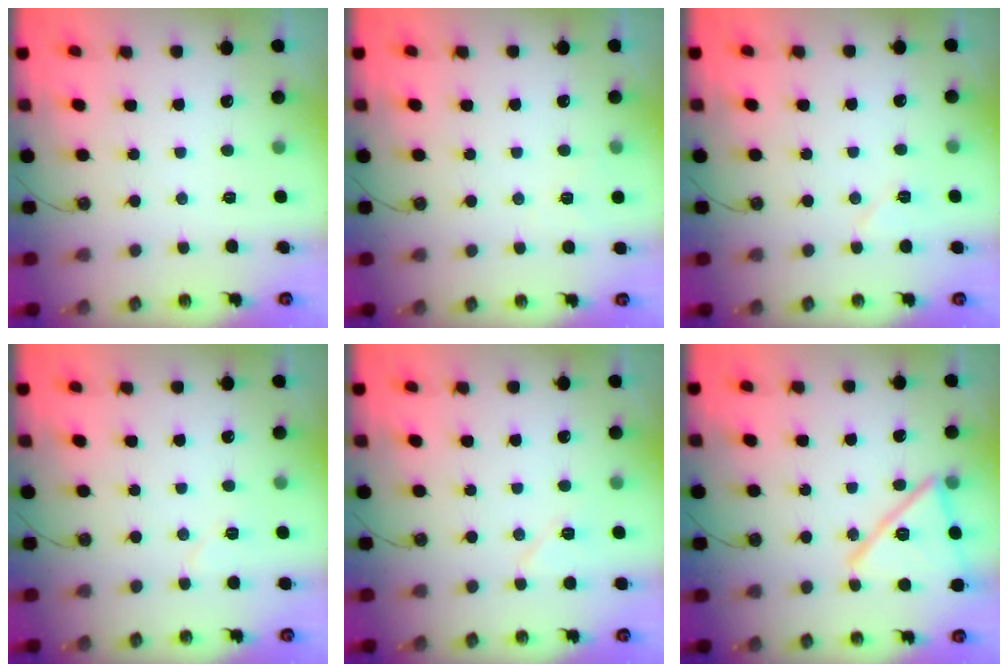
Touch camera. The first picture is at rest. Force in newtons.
{"total": 3.7, "press": 2.6, "slide": 2.6}
{"total": 6.0, "press": 5.7, "slide": 1.7}
{"total": 5.0, "press": 5.0, "slide": 0.4}
{"total": 6.1, "press": 6.1, "slide": 0.5}
{"total": 17.4, "press": 17.4, "slide": 1.1}